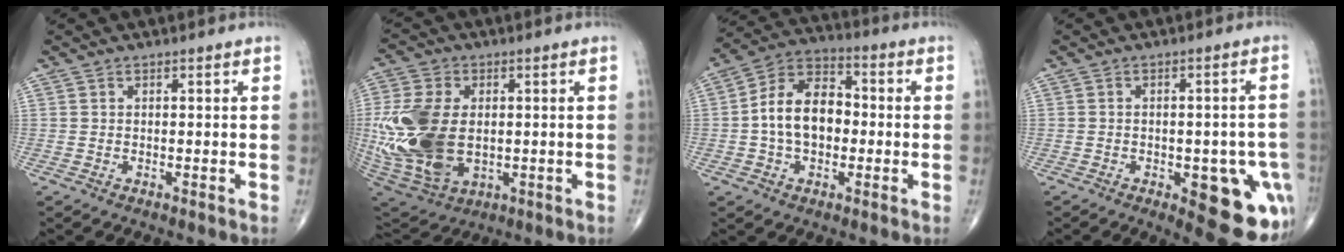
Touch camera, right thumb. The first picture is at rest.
{"total": 22.6, "force": [-0.7, 14.4, 17.4], "torque": [-0.398, -0.018, 0.010]}
{"total": 12.8, "force": [-0.7, 8.6, 9.5], "torque": [-0.149, 0.035, -0.024]}
{"total": 15.2, "force": [-5.7, 6.6, 12.5], "torque": [-0.095, 0.017, -0.053]}